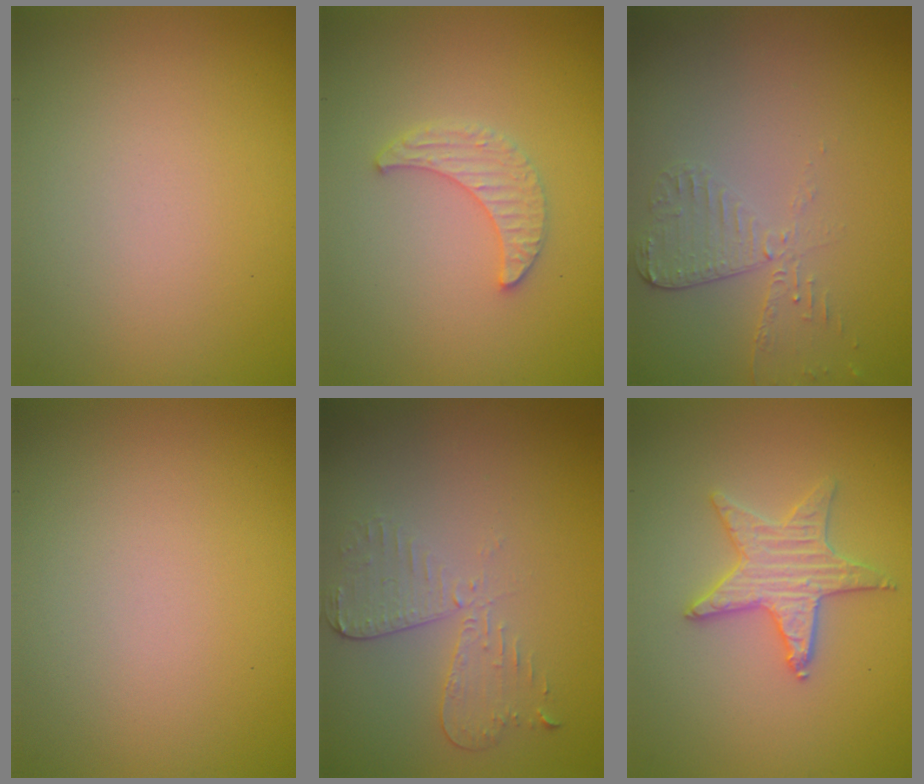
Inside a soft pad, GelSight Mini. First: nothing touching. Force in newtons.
{"total": 2.2, "press": 2.2, "slide": 0.5}
{"total": 2.0, "press": 1.9, "slide": 0.6}
{"total": 0.0}
{"total": 2.9, "press": 2.6, "slide": 1.4}
{"total": 3.1, "press": 3.0, "slide": 0.6}